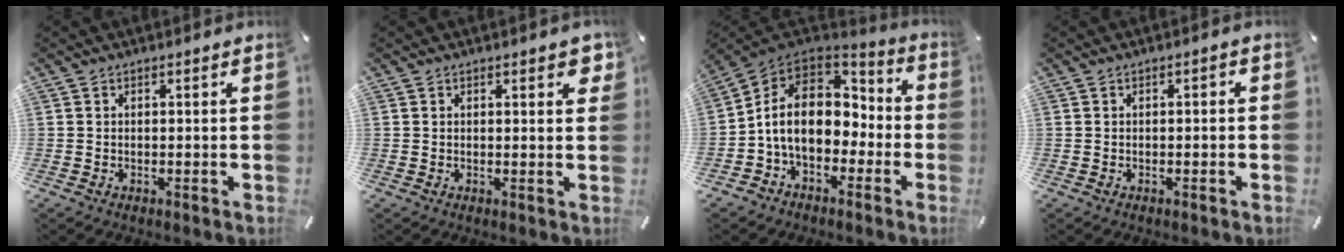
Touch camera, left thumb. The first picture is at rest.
{"total": 2.8, "force": [1.4, 0.9, 2.2], "torque": [-0.024, -0.006, 0.019]}
{"total": 13.5, "force": [-1.3, 10.6, 8.2], "torque": [-0.157, 0.012, -0.023]}
{"total": 1.1, "force": [-0.6, 0.4, 0.8], "torque": [-0.016, 0.004, -0.013]}